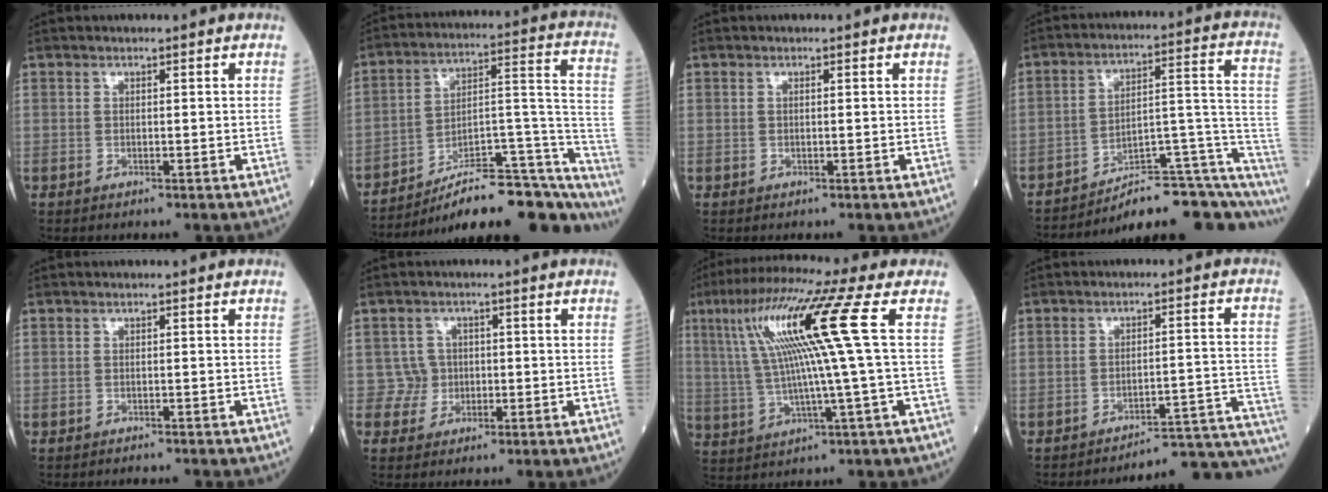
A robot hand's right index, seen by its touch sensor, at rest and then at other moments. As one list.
[{"total": 26.0, "force": [-21.8, 5.5, 13.1], "torque": [-0.106, 0.043, -0.305]}, {"total": 0.0}, {"total": 18.5, "force": [-15.3, 3.5, 9.8], "torque": [-0.055, 0.068, -0.204]}, {"total": 2.5, "force": [-2.4, 0.0, 0.7], "torque": [-0.010, -0.003, -0.028]}, {"total": 2.7, "force": [-0.3, 2.6, -0.4], "torque": [0.021, 0.011, -0.006]}, {"total": 14.0, "force": [3.8, -1.7, 13.4], "torque": [-0.251, 0.028, 0.071]}, {"total": 15.5, "force": [-15.4, -1.3, 1.2], "torque": [0.031, 0.029, -0.187]}]